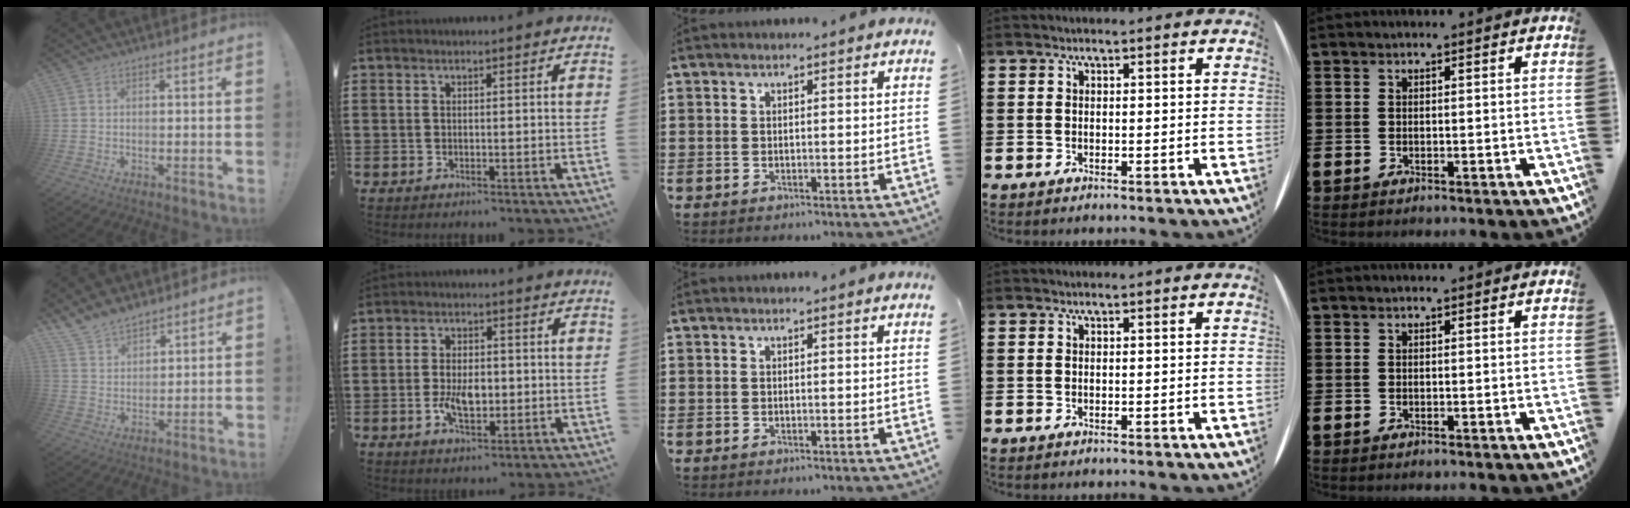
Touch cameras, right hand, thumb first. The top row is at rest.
{"thumb": {"total": 8.3, "force": [7.1, 3.7, 2.0], "torque": [-0.044, -0.048, 0.139]}, "index": {"total": 5.5, "force": [-1.1, 2.9, 4.5], "torque": [-0.086, 0.000, -0.022]}}